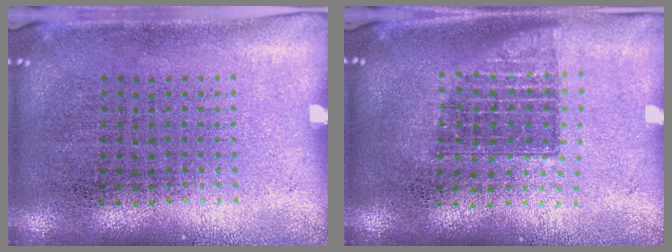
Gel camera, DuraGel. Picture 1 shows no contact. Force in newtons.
{"total": 1.3, "press": 1.1, "slide": 0.8}